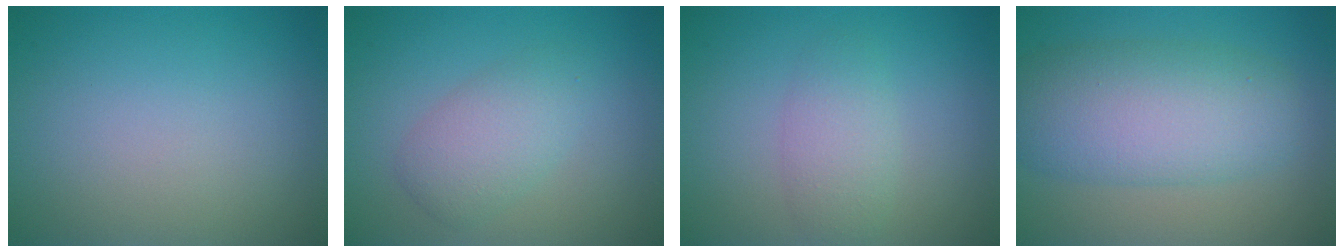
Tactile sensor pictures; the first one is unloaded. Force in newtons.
{"total": 3.2, "press": 3.2, "slide": 0.1}
{"total": 2.5, "press": 2.5, "slide": 0.2}
{"total": 7.5, "press": 7.5, "slide": 0.1}